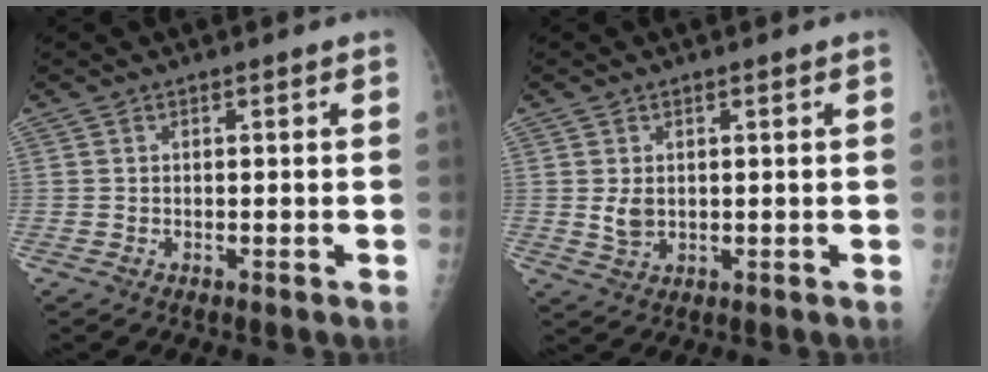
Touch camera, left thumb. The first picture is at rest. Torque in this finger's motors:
{"motor_torque": [0.04, 0.01, 0.37, -0.09, 0.01]}